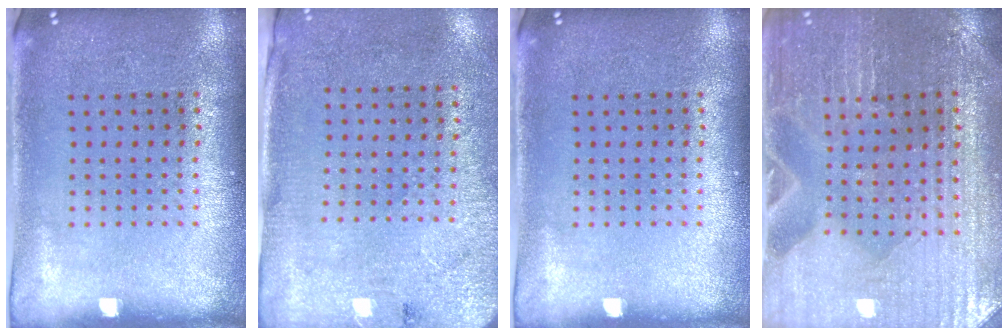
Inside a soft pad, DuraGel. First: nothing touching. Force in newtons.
{"total": 2.7, "press": 2.3, "slide": 1.5}
{"total": 0.0}
{"total": 1.7, "press": 1.7, "slide": 0.2}